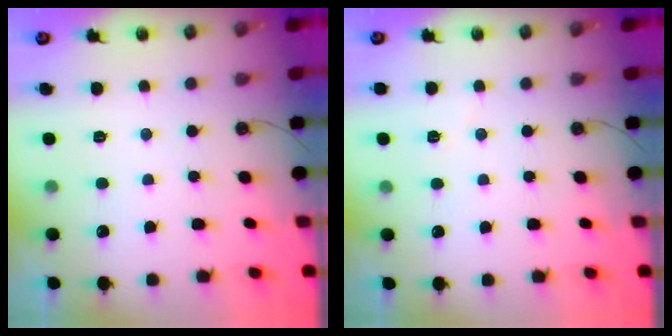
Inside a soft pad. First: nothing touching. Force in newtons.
{"total": 3.7, "press": 3.3, "slide": 1.5}